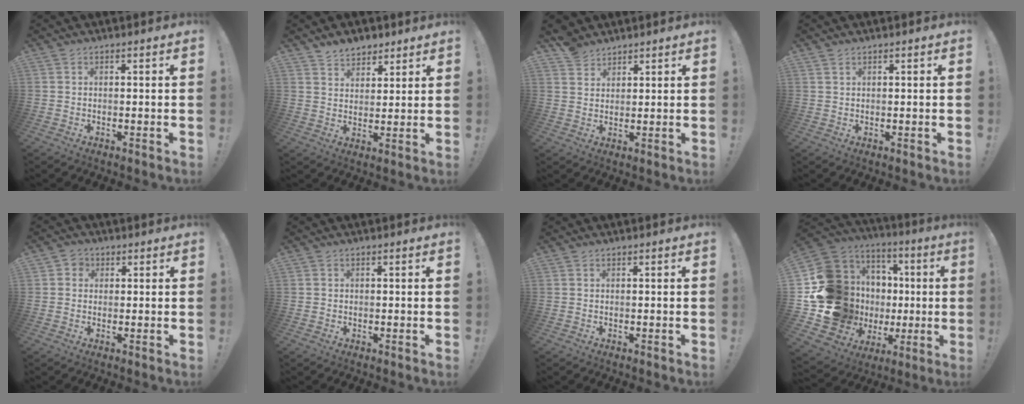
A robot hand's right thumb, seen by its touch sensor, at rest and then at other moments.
{"total": 6.0, "force": [4.9, 3.4, 0.6], "torque": [-0.004, -0.035, 0.093]}
{"total": 5.2, "force": [4.4, 2.7, 0.8], "torque": [-0.005, -0.027, 0.085]}
{"total": 1.0, "force": [0.8, 0.4, 0.5], "torque": [-0.003, -0.004, 0.014]}
{"total": 3.0, "force": [0.3, 2.8, 1.0], "torque": [-0.016, 0.006, 0.007]}
{"total": 1.1, "force": [0.0, 1.0, 0.1], "torque": [-0.006, 0.004, 0.000]}
{"total": 0.0}
{"total": 21.6, "force": [0.2, 18.1, 11.7], "torque": [-0.236, -0.027, 0.076]}